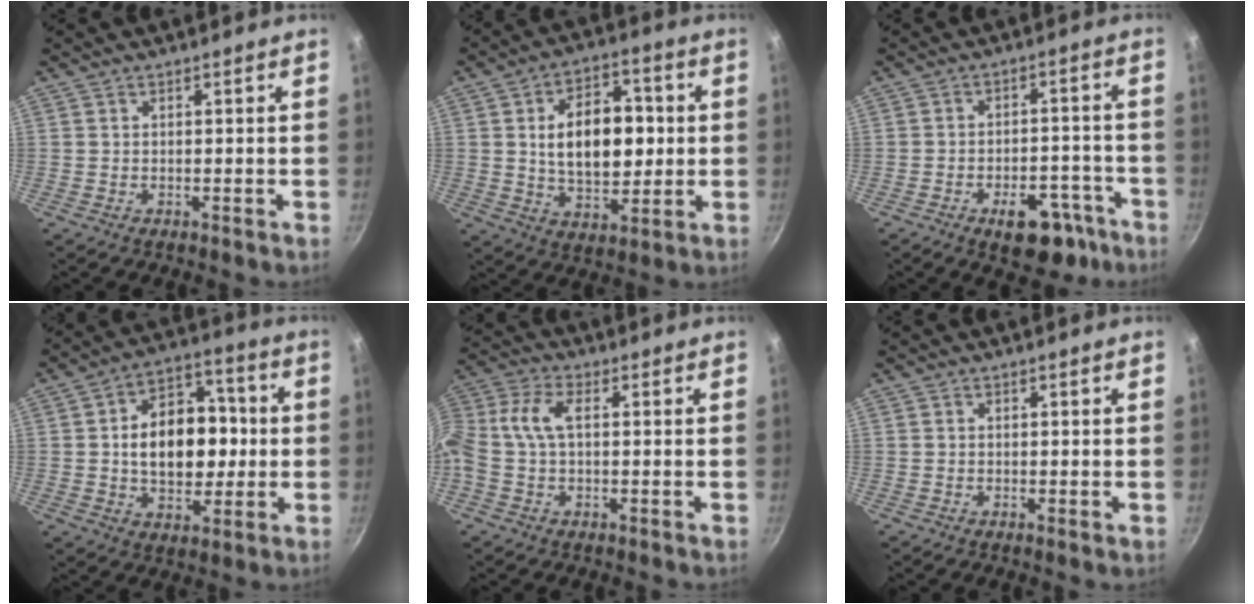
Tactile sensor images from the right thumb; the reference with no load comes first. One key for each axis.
{"total": 15.2, "fx": 1.6, "fy": 9.2, "fz": 12.0, "tx": -0.149, "ty": 0.006, "tz": 0.026}
{"total": 10.6, "fx": -6.3, "fy": 5.4, "fz": 6.6, "tx": -0.070, "ty": 0.042, "tz": -0.084}
{"total": 16.0, "fx": 0.3, "fy": 10.6, "fz": 12.0, "tx": -0.141, "ty": 0.028, "tz": 0.005}
{"total": 11.0, "fx": 0.9, "fy": 6.1, "fz": 9.1, "tx": -0.222, "ty": 0.029, "tz": 0.015}
{"total": 0.7, "fx": -0.1, "fy": 0.1, "fz": 0.7, "tx": -0.015, "ty": -0.004, "tz": -0.003}